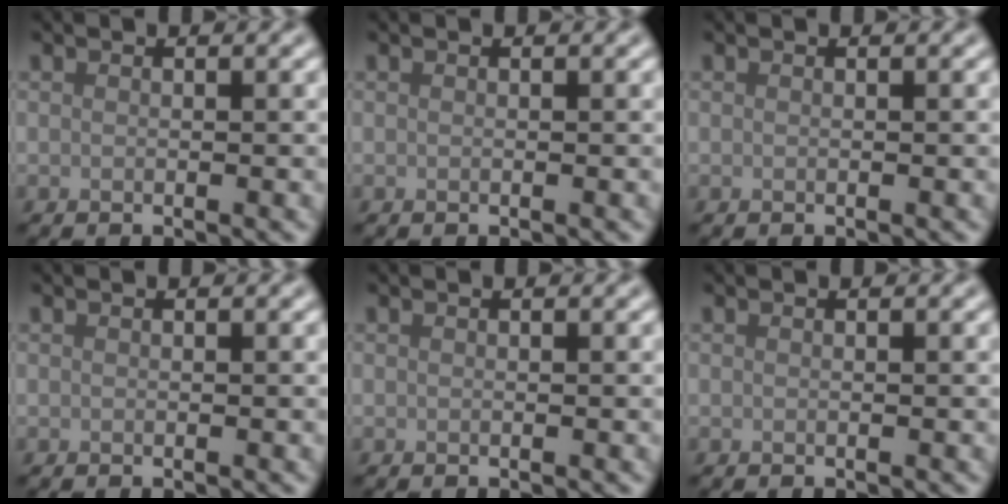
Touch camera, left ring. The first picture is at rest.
{"total": 0.0}
{"total": 0.0}
{"total": 0.0}
{"total": 0.0}
{"total": 0.0}